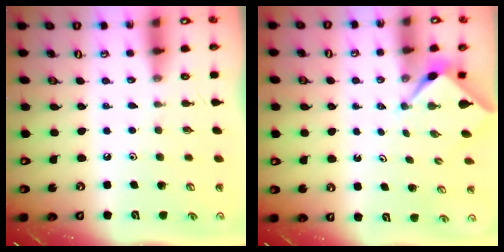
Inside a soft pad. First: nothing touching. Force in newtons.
{"total": 2.3, "press": 2.3, "slide": 0.3}